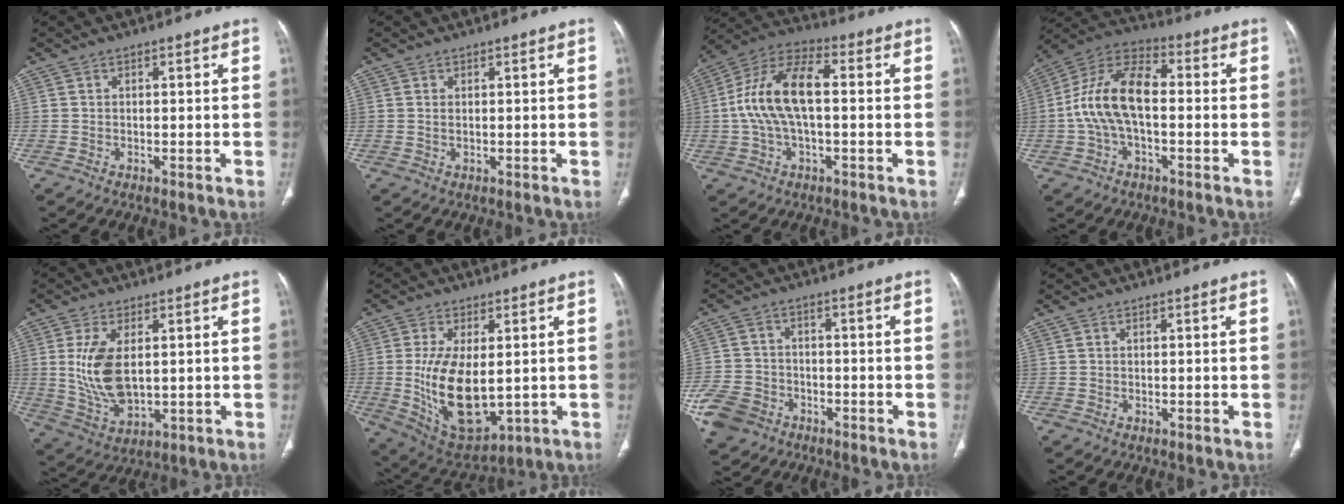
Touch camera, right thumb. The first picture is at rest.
{"total": 0.7, "force": [0.2, 0.3, 0.5], "torque": [-0.015, 0.003, 0.007]}
{"total": 14.1, "force": [0.3, 6.8, 12.4], "torque": [-0.248, 0.039, -0.001]}
{"total": 14.0, "force": [-0.8, 7.5, 11.8], "torque": [-0.228, 0.041, -0.023]}
{"total": 11.1, "force": [1.6, 5.9, 9.2], "torque": [-0.184, -0.015, 0.047]}
{"total": 15.0, "force": [-0.3, 7.6, 13.0], "torque": [-0.230, -0.020, 0.020]}
{"total": 9.1, "force": [-4.6, 7.0, 3.6], "torque": [-0.077, 0.021, -0.082]}
{"total": 0.0}